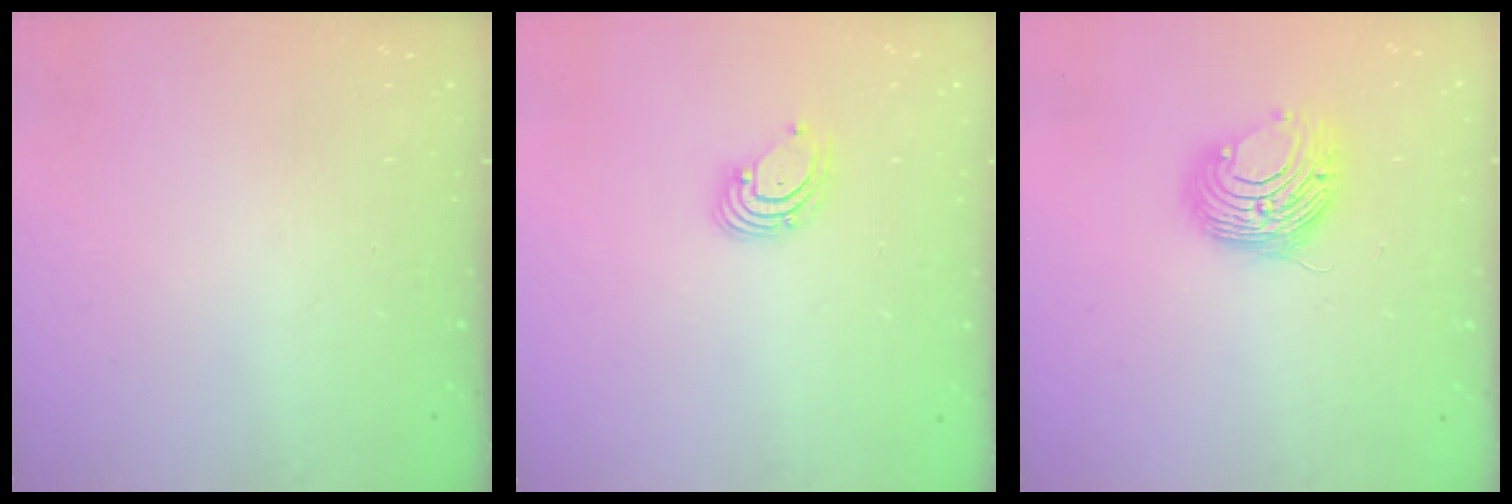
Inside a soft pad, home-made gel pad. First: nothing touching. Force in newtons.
{"total": 2.7, "press": 2.7, "slide": 0.3}
{"total": 9.5, "press": 9.5, "slide": 0.1}